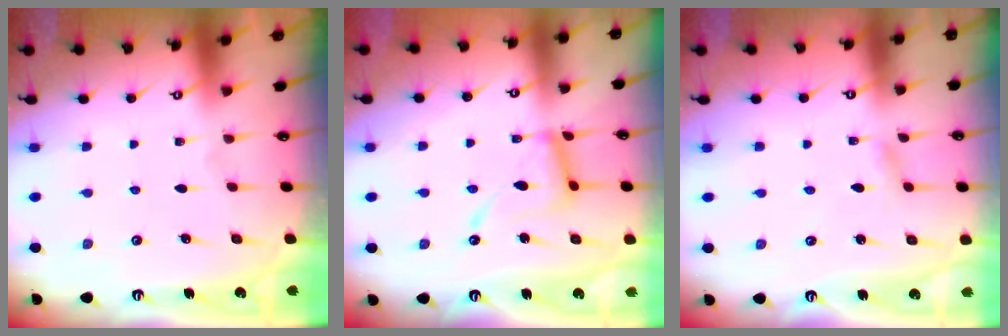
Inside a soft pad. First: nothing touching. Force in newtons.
{"total": 12.1, "press": 12.1, "slide": 1.1}
{"total": 1.2, "press": 1.2, "slide": 0.1}